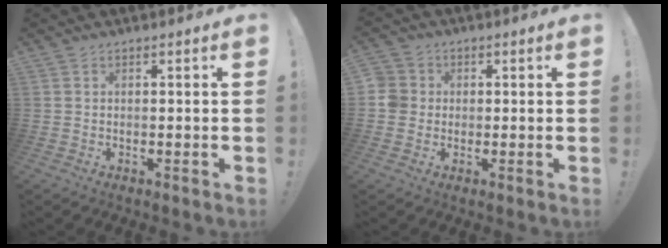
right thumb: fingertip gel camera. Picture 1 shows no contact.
{"total": 5.2, "force": [-0.2, 4.9, 1.8], "torque": [-0.037, 0.007, -0.005]}